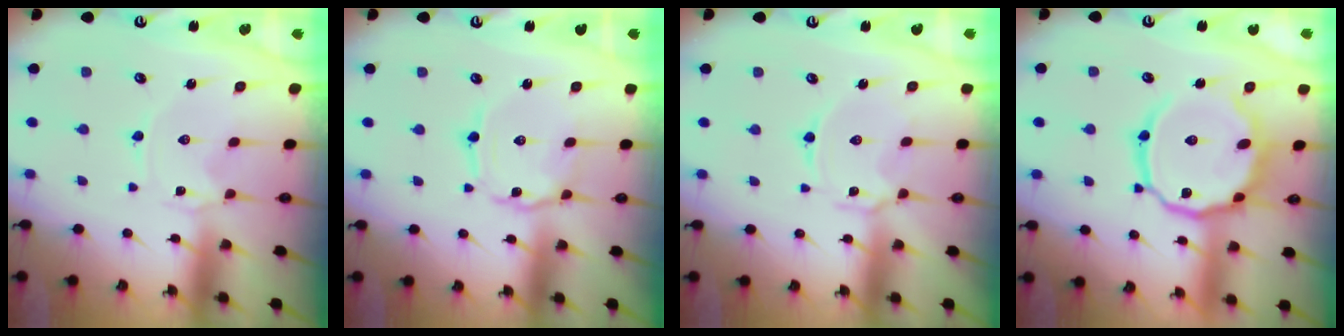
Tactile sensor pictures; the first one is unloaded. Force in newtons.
{"total": 2.7, "press": 2.7, "slide": 0.2}
{"total": 3.6, "press": 3.6, "slide": 0.4}
{"total": 15.3, "press": 15.2, "slide": 1.3}